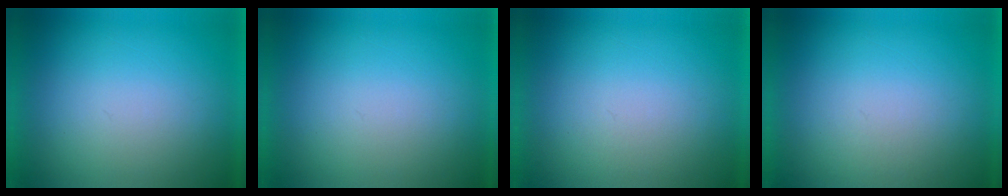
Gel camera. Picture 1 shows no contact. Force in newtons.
{"total": 0.0}
{"total": 1.0}
{"total": 1.2}